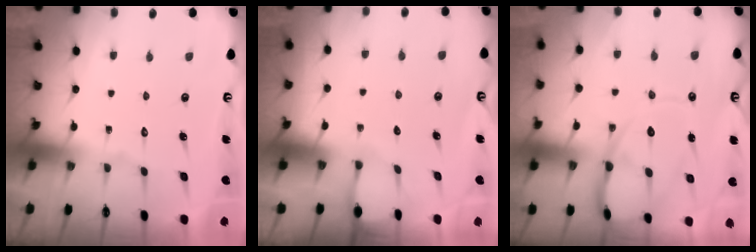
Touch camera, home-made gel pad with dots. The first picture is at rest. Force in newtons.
{"total": 2.2, "press": 2.2, "slide": 0.4}
{"total": 12.5, "press": 12.4, "slide": 1.3}